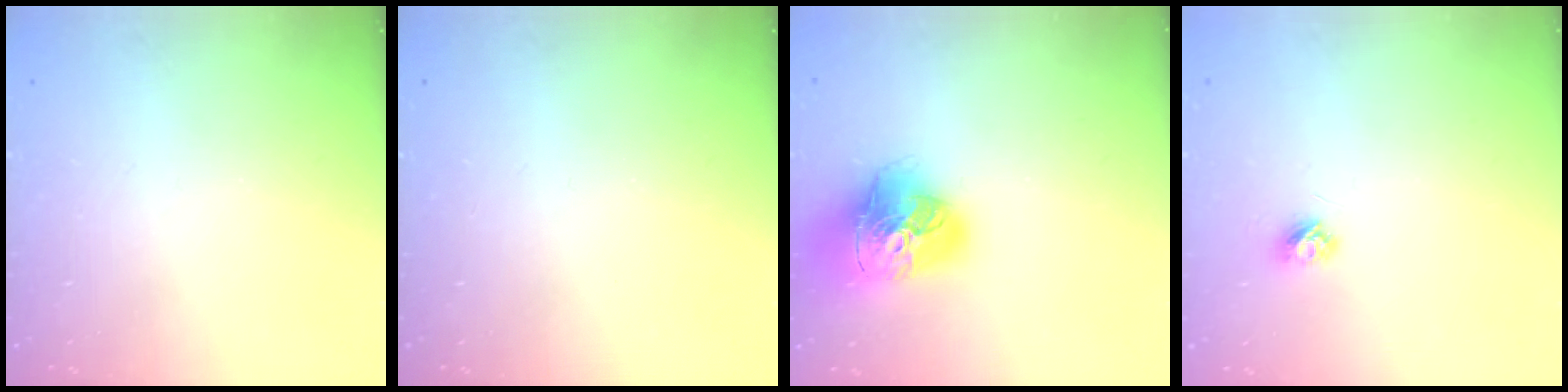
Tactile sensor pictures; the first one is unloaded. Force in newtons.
{"total": 0.0}
{"total": 20.5, "press": 20.4, "slide": 2.4}
{"total": 3.7, "press": 3.7, "slide": 0.4}